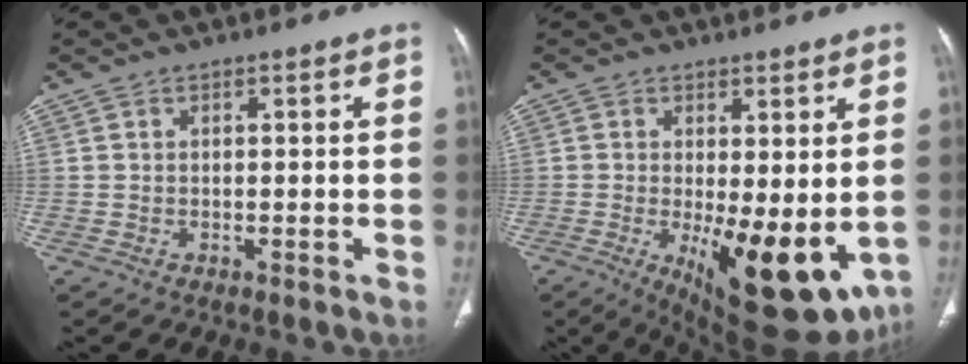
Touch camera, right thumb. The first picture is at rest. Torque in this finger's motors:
{"motor_torque": [2.33, 2.23, 0.09, 0.06, 0.48]}